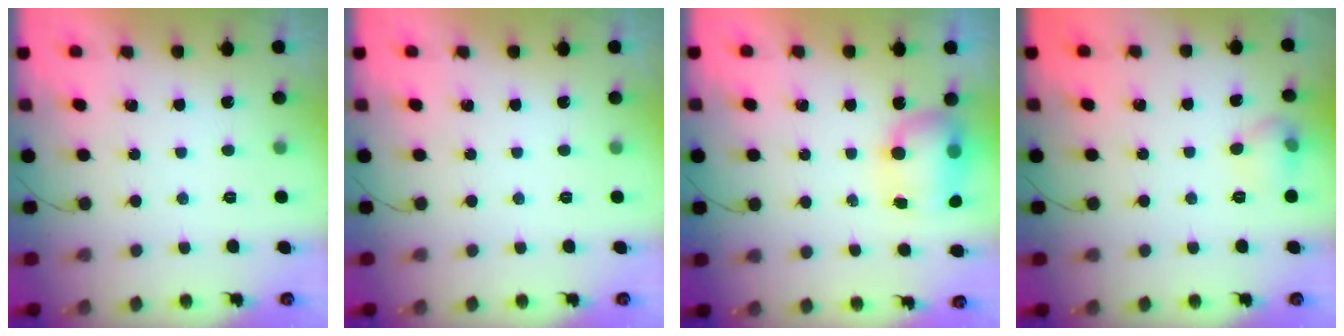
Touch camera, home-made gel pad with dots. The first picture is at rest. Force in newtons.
{"total": 0.0}
{"total": 10.7, "press": 9.1, "slide": 5.6}
{"total": 6.5, "press": 6.3, "slide": 1.4}